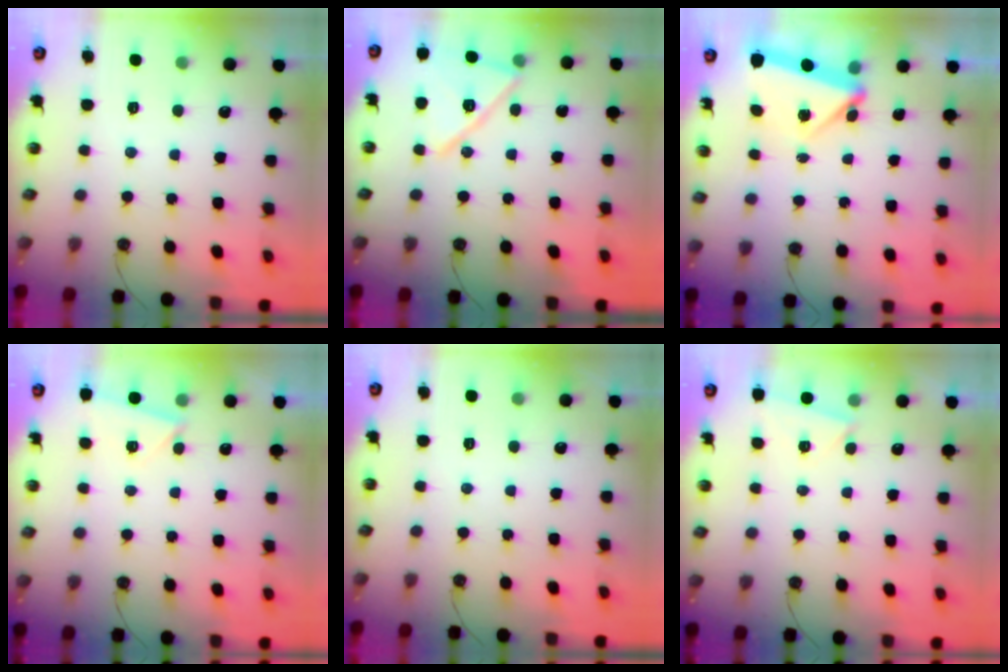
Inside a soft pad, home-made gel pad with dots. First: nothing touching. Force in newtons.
{"total": 16.6, "press": 16.4, "slide": 2.6}
{"total": 5.9, "press": 5.6, "slide": 1.8}
{"total": 4.1, "press": 3.3, "slide": 2.5}
{"total": 0.0}
{"total": 2.6, "press": 1.5, "slide": 2.1}